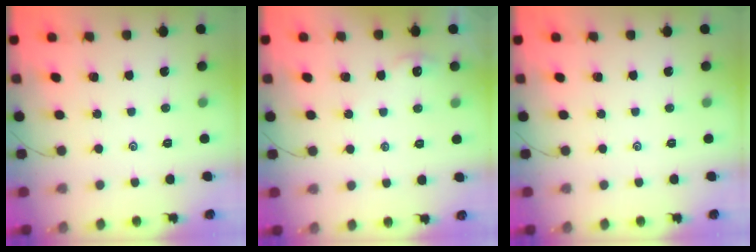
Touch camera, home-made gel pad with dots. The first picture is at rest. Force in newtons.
{"total": 2.6, "press": 2.6, "slide": 0.3}
{"total": 0.0}